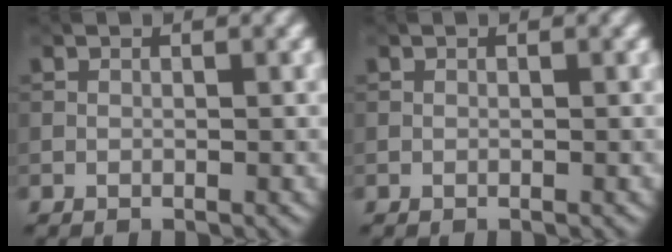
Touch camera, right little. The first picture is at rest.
{"total": 0.0}